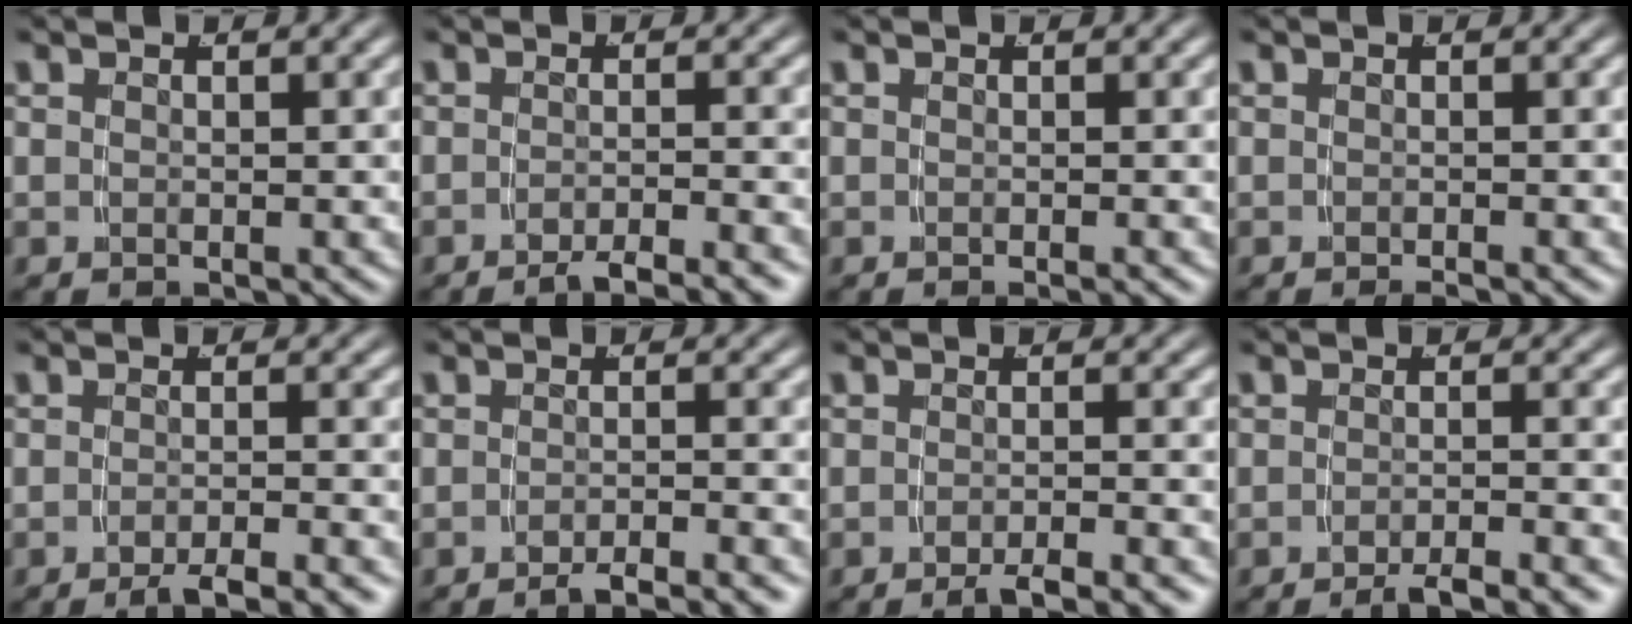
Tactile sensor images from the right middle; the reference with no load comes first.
{"total": 4.1, "force": [-3.6, 0.2, 2.0], "torque": [-0.022, 0.000, -0.058]}
{"total": 0.7, "force": [-0.5, -0.3, 0.4], "torque": [-0.007, 0.003, -0.009]}
{"total": 0.8, "force": [-0.7, -0.3, 0.2], "torque": [-0.001, 0.004, -0.014]}
{"total": 4.1, "force": [-3.5, 0.3, 2.2], "torque": [-0.027, 0.000, -0.056]}
{"total": 3.7, "force": [-3.4, 0.1, 1.6], "torque": [-0.015, 0.002, -0.056]}
{"total": 3.7, "force": [-3.2, 0.1, 1.9], "torque": [-0.022, 0.002, -0.053]}
{"total": 3.7, "force": [-3.2, 0.1, 1.8], "torque": [-0.021, 0.002, -0.054]}